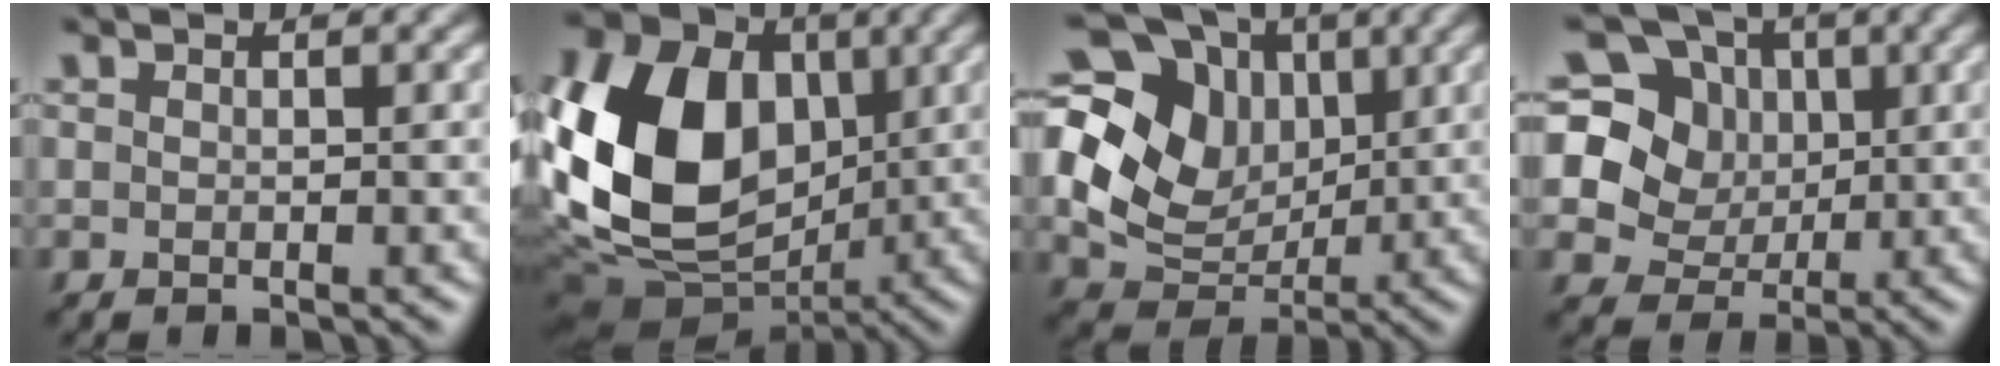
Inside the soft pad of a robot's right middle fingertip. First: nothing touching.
{"total": 13.4, "force": [1.0, 9.9, 8.9], "torque": [-0.191, 0.004, 0.001]}
{"total": 13.1, "force": [2.5, 10.8, 6.9], "torque": [-0.165, 0.023, 0.039]}
{"total": 9.1, "force": [2.1, 8.0, 3.8], "torque": [-0.083, 0.028, 0.020]}